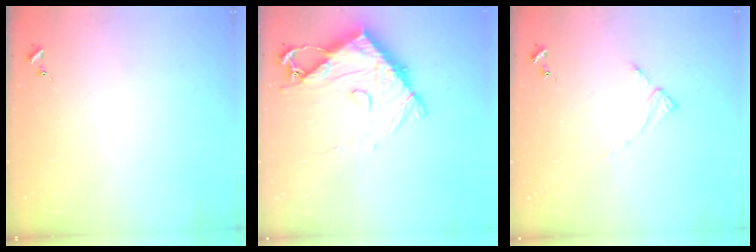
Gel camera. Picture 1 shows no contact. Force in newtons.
{"total": 14.6, "press": 14.6, "slide": 1.5}
{"total": 2.2, "press": 2.2, "slide": 0.4}